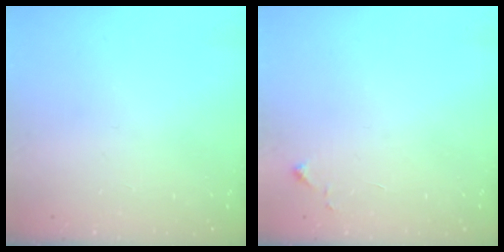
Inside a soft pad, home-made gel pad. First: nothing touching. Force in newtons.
{"total": 3.2, "press": 3.2, "slide": 0.6}